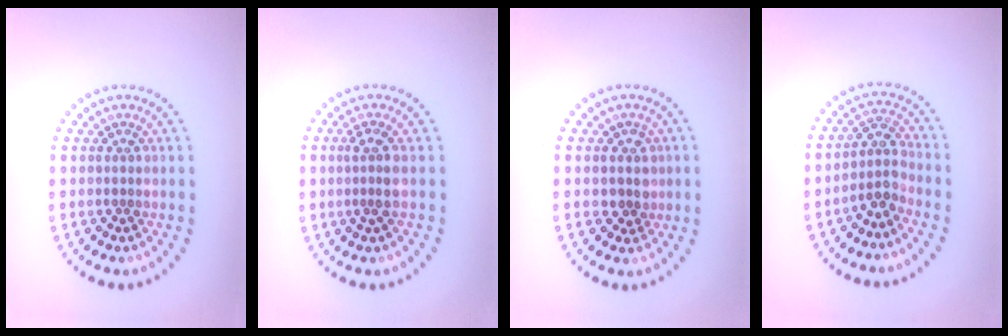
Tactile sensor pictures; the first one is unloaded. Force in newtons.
{"total": 1.8, "press": 1.3, "slide": 1.2}
{"total": 2.0, "press": 1.7, "slide": 0.9}
{"total": 2.6, "press": 1.9, "slide": 1.7}